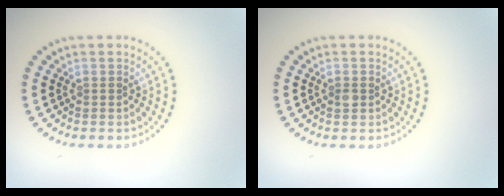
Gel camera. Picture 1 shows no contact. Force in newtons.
{"total": 1.0, "press": 1.0, "slide": 0.2}